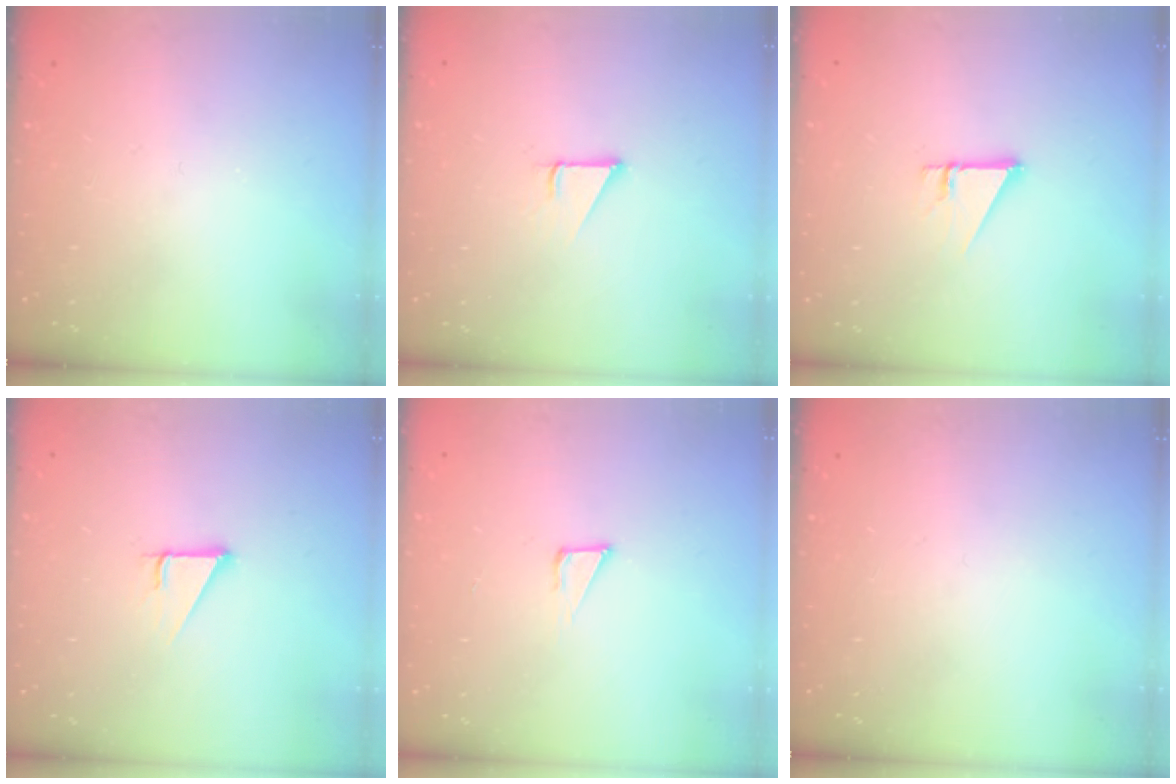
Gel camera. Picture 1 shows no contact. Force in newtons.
{"total": 1.6, "press": 1.6, "slide": 0.2}
{"total": 2.7, "press": 2.7, "slide": 0.2}
{"total": 2.9, "press": 2.9, "slide": 0.1}
{"total": 4.3, "press": 4.3, "slide": 0.3}
{"total": 0.0}